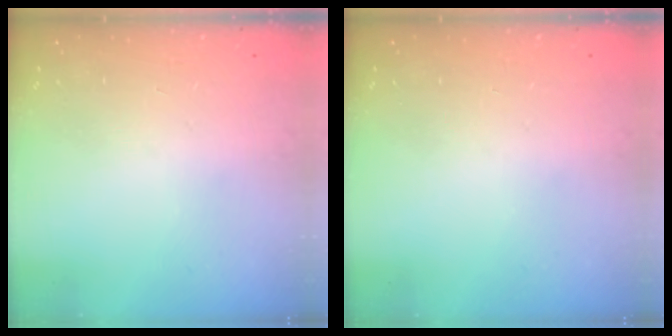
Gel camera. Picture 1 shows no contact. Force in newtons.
{"total": 0.0}